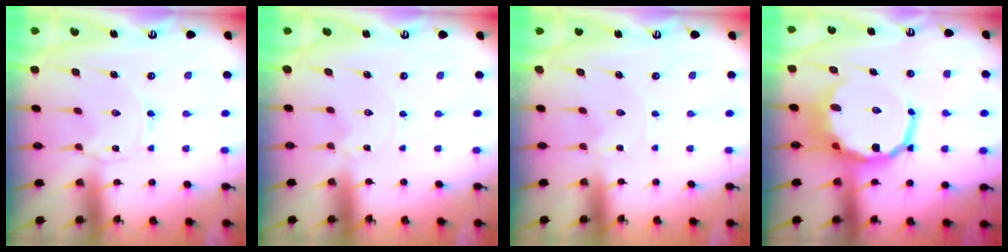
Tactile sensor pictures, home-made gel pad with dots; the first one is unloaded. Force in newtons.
{"total": 0.5, "press": 0.5, "slide": 0.1}
{"total": 0.6, "press": 0.6, "slide": 0.1}
{"total": 12.5, "press": 12.1, "slide": 3.2}